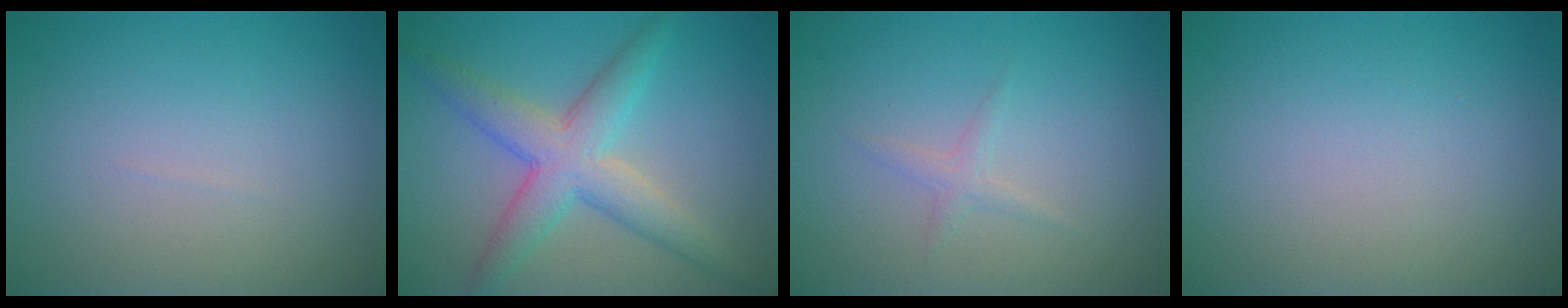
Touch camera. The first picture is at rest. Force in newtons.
{"total": 5.3, "press": 5.3, "slide": 0.1}
{"total": 1.0, "press": 1.0, "slide": 0.1}
{"total": 0.0}